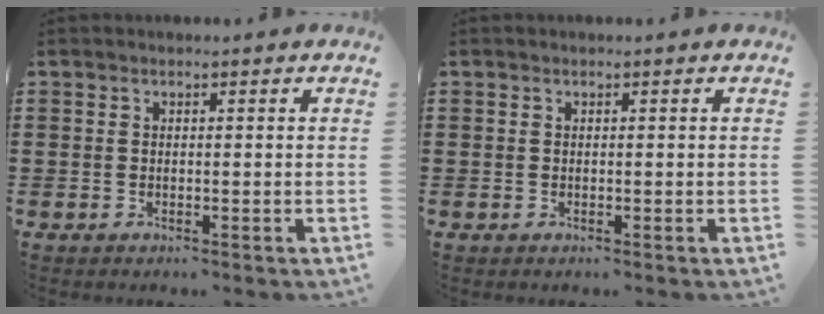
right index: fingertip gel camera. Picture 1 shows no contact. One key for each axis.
{"total": 0.0}